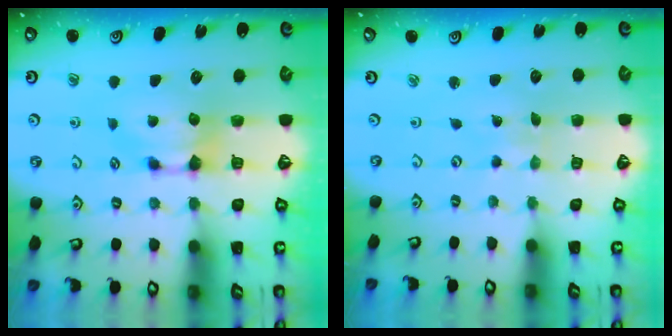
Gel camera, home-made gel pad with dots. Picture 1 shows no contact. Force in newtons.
{"total": 6.7, "press": 6.7, "slide": 0.4}